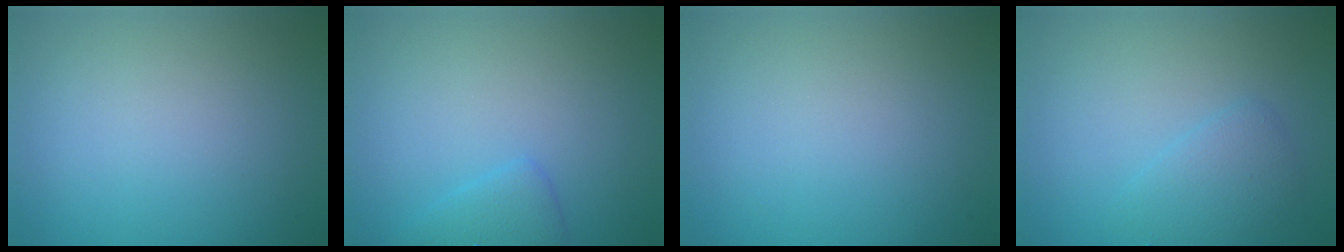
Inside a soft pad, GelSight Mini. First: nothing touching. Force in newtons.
{"total": 1.9, "press": 1.9, "slide": 0.0}
{"total": 0.0}
{"total": 1.9, "press": 1.9, "slide": 0.1}